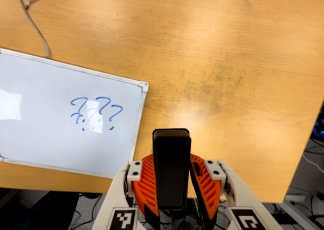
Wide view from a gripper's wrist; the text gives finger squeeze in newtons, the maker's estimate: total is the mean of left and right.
{"total": 5.6, "left": 5.0, "right": 6.3}